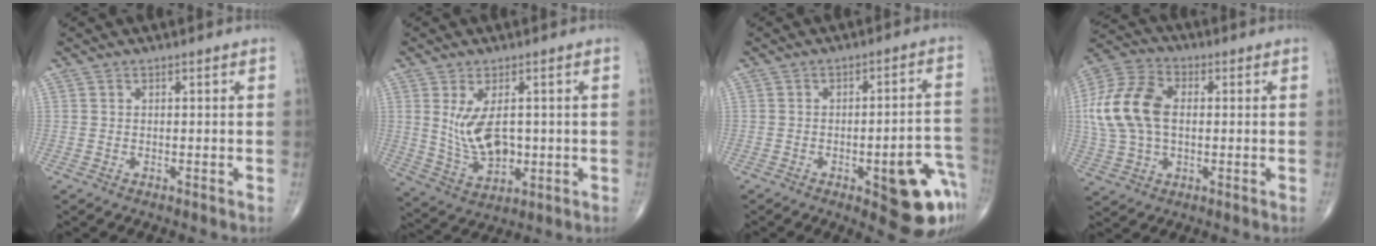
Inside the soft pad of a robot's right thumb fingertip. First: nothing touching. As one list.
[{"total": 9.2, "force": [1.0, 5.1, 7.6], "torque": [-0.133, -0.015, 0.036]}, {"total": 15.3, "force": [-6.3, 4.9, 13.0], "torque": [-0.101, 0.035, -0.063]}, {"total": 15.2, "force": [1.1, 9.7, 11.7], "torque": [-0.240, 0.021, 0.019]}]